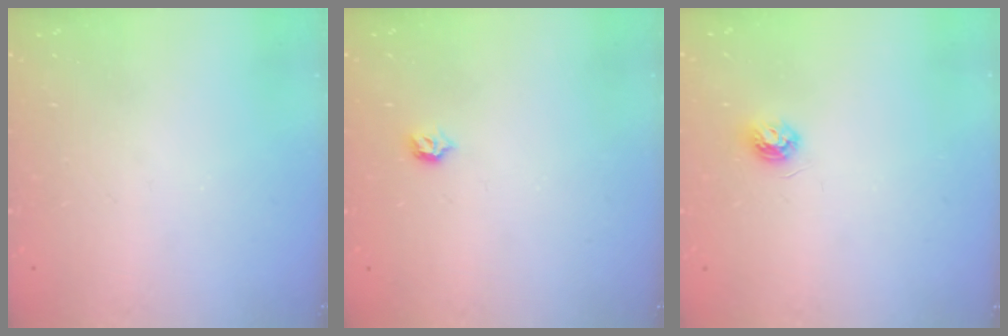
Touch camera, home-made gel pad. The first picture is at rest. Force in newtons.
{"total": 4.0, "press": 4.0, "slide": 0.8}
{"total": 4.5, "press": 4.5, "slide": 0.7}